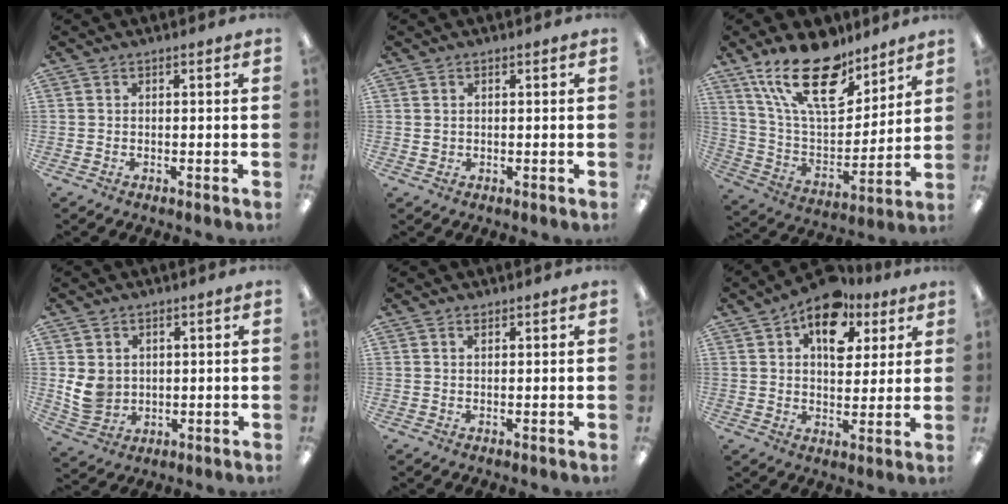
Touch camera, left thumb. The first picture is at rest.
{"total": 0.9, "force": [0.4, 0.8, 0.2], "torque": [-0.006, 0.004, 0.006]}
{"total": 22.8, "force": [14.9, 10.4, 13.8], "torque": [-0.262, -0.080, 0.262]}
{"total": 7.0, "force": [1.1, 6.2, 3.1], "torque": [-0.069, 0.003, 0.023]}
{"total": 0.8, "force": [0.6, 0.3, 0.4], "torque": [-0.008, 0.001, 0.011]}
{"total": 13.2, "force": [6.9, 7.9, 8.1], "torque": [-0.100, -0.026, 0.116]}